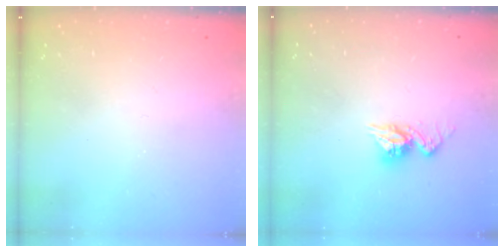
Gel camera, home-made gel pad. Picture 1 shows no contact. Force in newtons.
{"total": 8.9, "press": 8.9, "slide": 0.6}